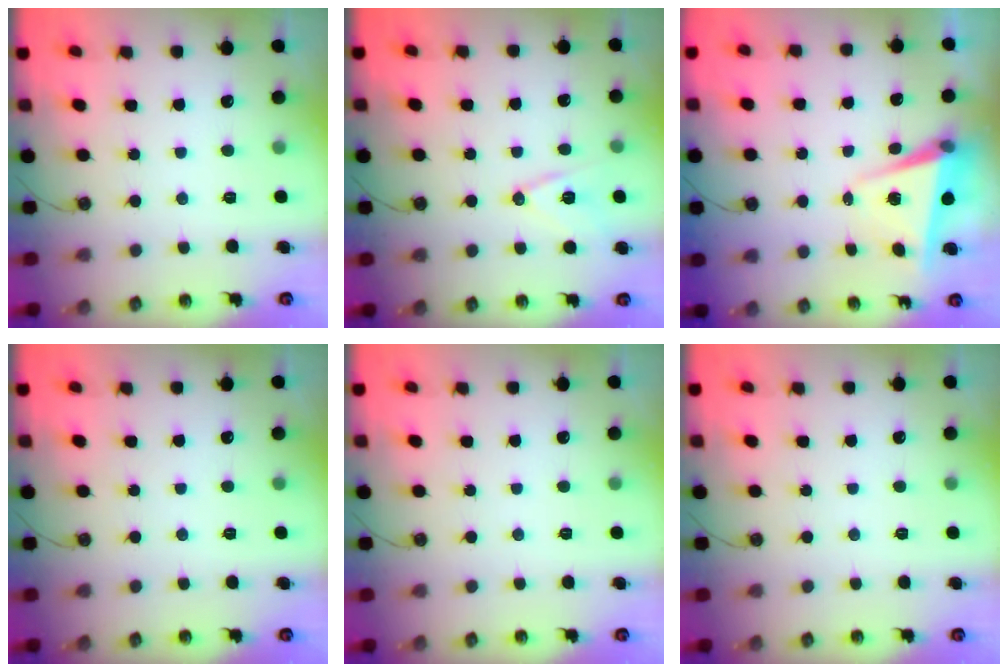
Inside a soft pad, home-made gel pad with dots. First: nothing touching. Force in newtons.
{"total": 11.2, "press": 10.7, "slide": 3.3}
{"total": 5.7, "press": 5.1, "slide": 2.6}
{"total": 0.0}
{"total": 0.0}
{"total": 0.0}